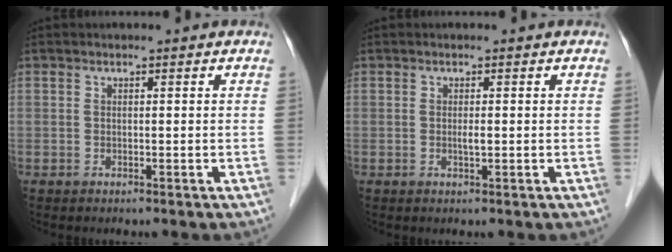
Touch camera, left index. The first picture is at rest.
{"total": 0.8, "force": [0.0, 0.1, 0.8], "torque": [-0.018, -0.002, 0.000]}